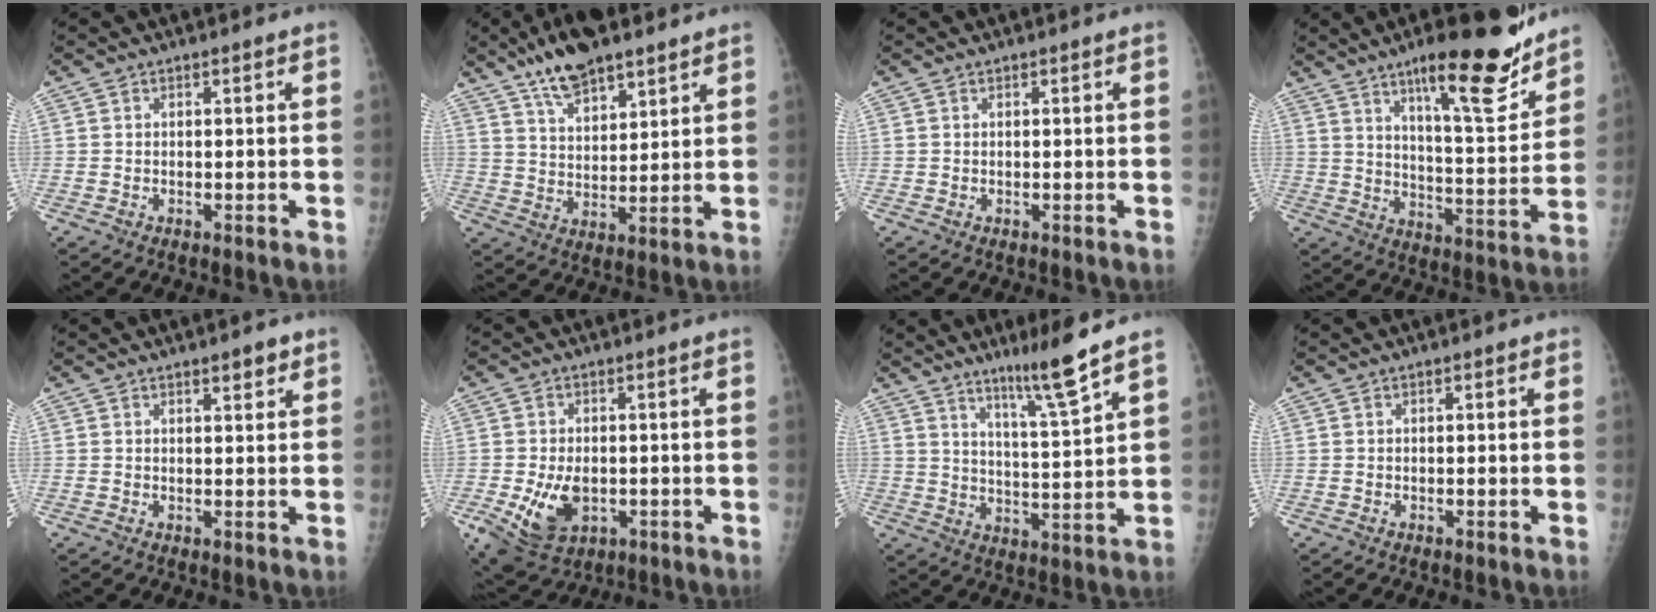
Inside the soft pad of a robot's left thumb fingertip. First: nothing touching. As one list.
[{"total": 11.0, "force": [8.0, 4.1, 6.3], "torque": [-0.090, -0.033, 0.145]}, {"total": 0.0}, {"total": 18.0, "force": [12.4, 3.9, 12.4], "torque": [-0.149, -0.081, 0.193]}, {"total": 2.3, "force": [1.7, 0.6, 1.4], "torque": [-0.008, -0.007, 0.022]}, {"total": 9.5, "force": [-2.4, 6.5, 6.6], "torque": [-0.114, 0.000, -0.024]}, {"total": 9.3, "force": [6.6, -0.6, 6.5], "torque": [-0.112, -0.054, 0.118]}, {"total": 0.7, "force": [0.3, 0.3, 0.5], "torque": [-0.001, 0.002, 0.001]}]